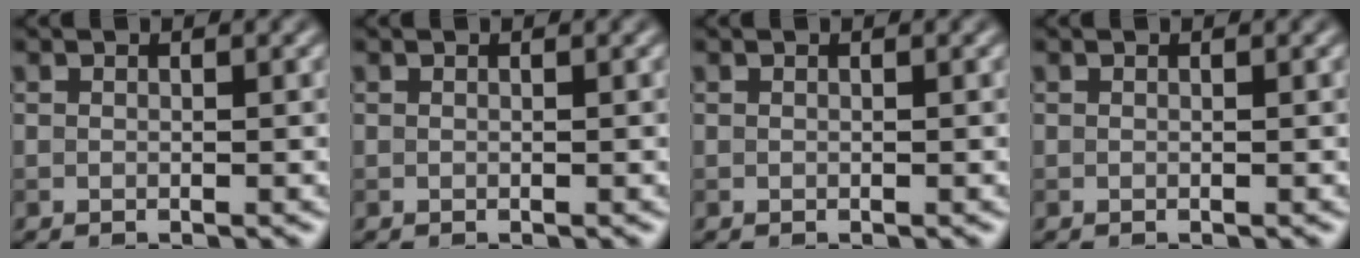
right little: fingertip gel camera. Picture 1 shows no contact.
{"total": 0.0}
{"total": 0.0}
{"total": 0.0}